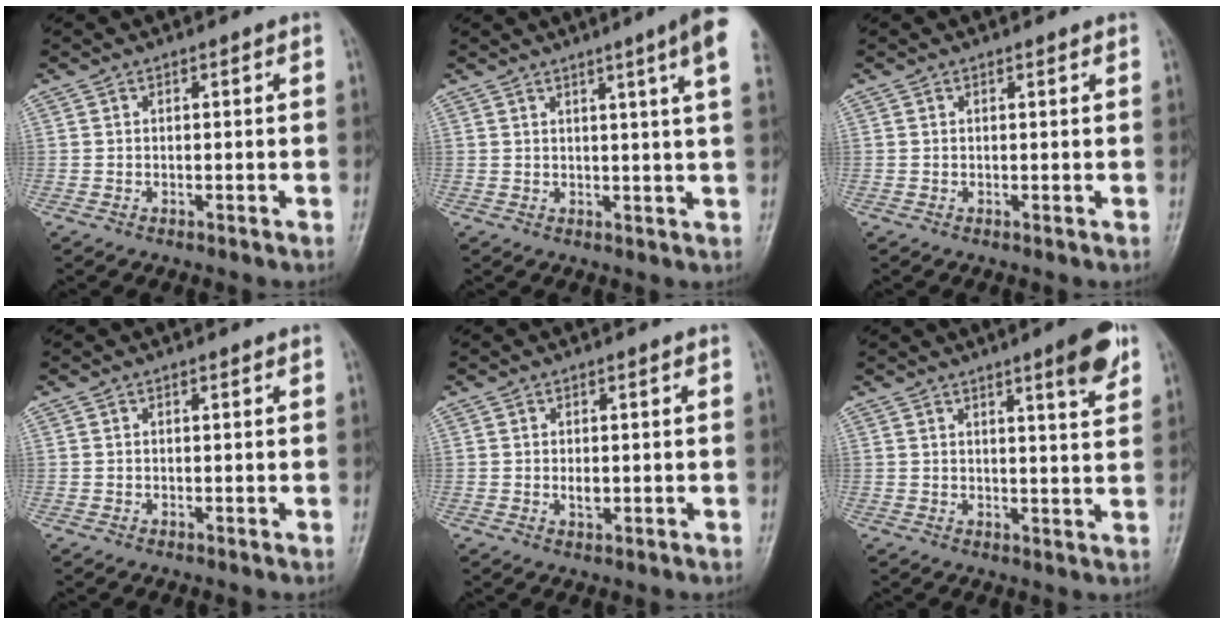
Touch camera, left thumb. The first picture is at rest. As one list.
[{"total": 8.8, "force": [4.4, -0.4, 7.6], "torque": [-0.096, -0.009, 0.042]}, {"total": 0.6, "force": [0.5, 0.2, 0.3], "torque": [-0.004, 0.003, 0.003]}, {"total": 0.0}, {"total": 2.0, "force": [0.0, 1.1, 1.7], "torque": [-0.024, -0.001, 0.000]}, {"total": 7.2, "force": [4.2, 1.1, 5.7], "torque": [-0.071, -0.021, 0.055]}]